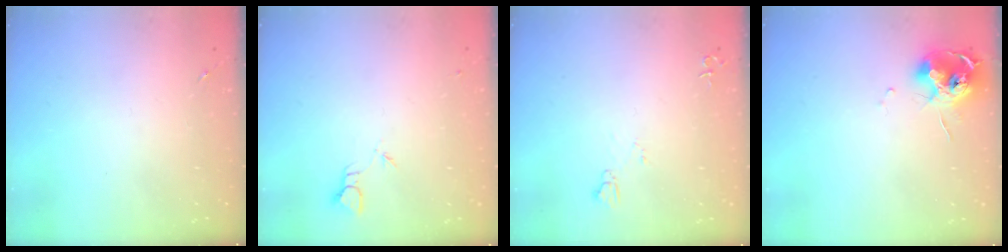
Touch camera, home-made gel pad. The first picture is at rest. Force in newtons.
{"total": 2.0, "press": 2.0, "slide": 0.1}
{"total": 4.9, "press": 4.9, "slide": 0.6}
{"total": 11.5, "press": 11.4, "slide": 0.6}